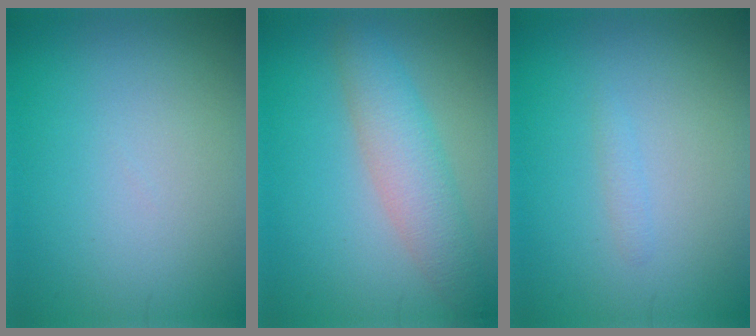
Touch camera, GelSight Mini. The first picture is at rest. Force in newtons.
{"total": 4.3, "press": 4.3, "slide": 0.1}
{"total": 0.6, "press": 0.6, "slide": 0.1}